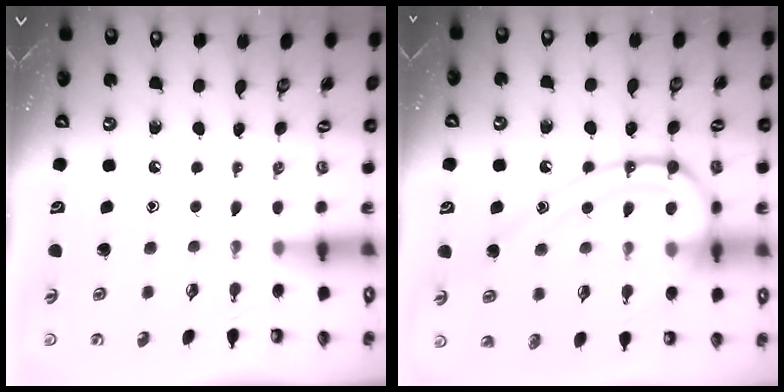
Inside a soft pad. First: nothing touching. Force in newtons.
{"total": 17.9, "press": 17.9, "slide": 1.6}